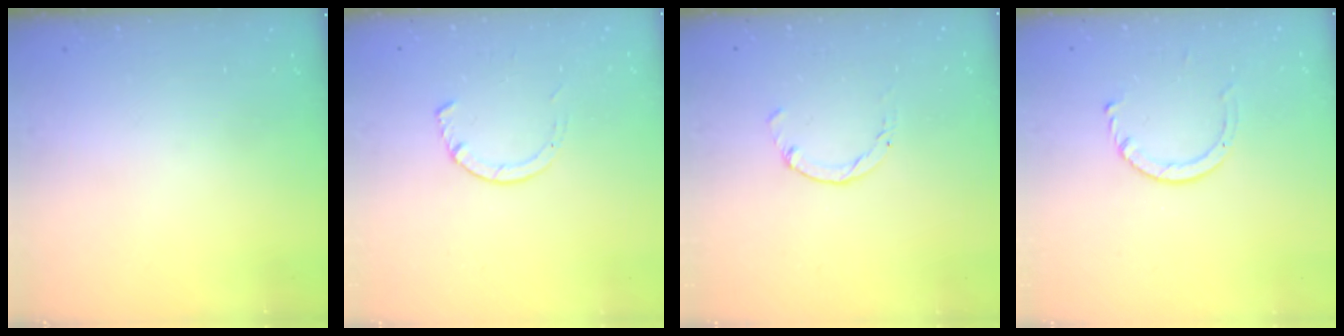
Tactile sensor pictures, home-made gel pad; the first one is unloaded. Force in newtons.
{"total": 3.6, "press": 3.6, "slide": 0.5}
{"total": 0.0}
{"total": 3.3, "press": 3.3, "slide": 0.4}